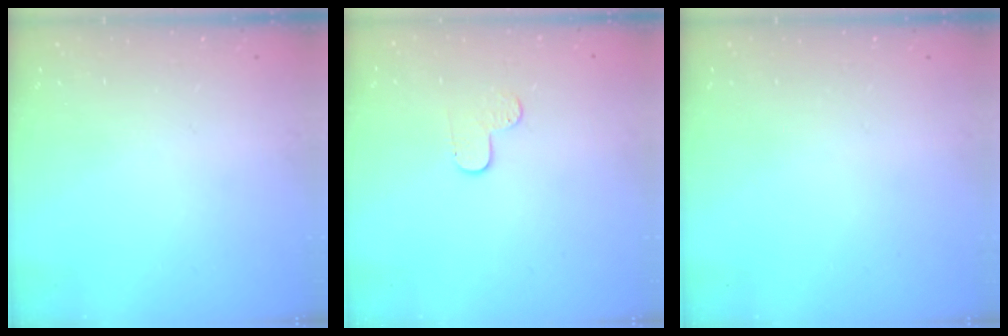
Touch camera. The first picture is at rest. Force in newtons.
{"total": 3.8, "press": 3.8, "slide": 0.4}
{"total": 0.0}